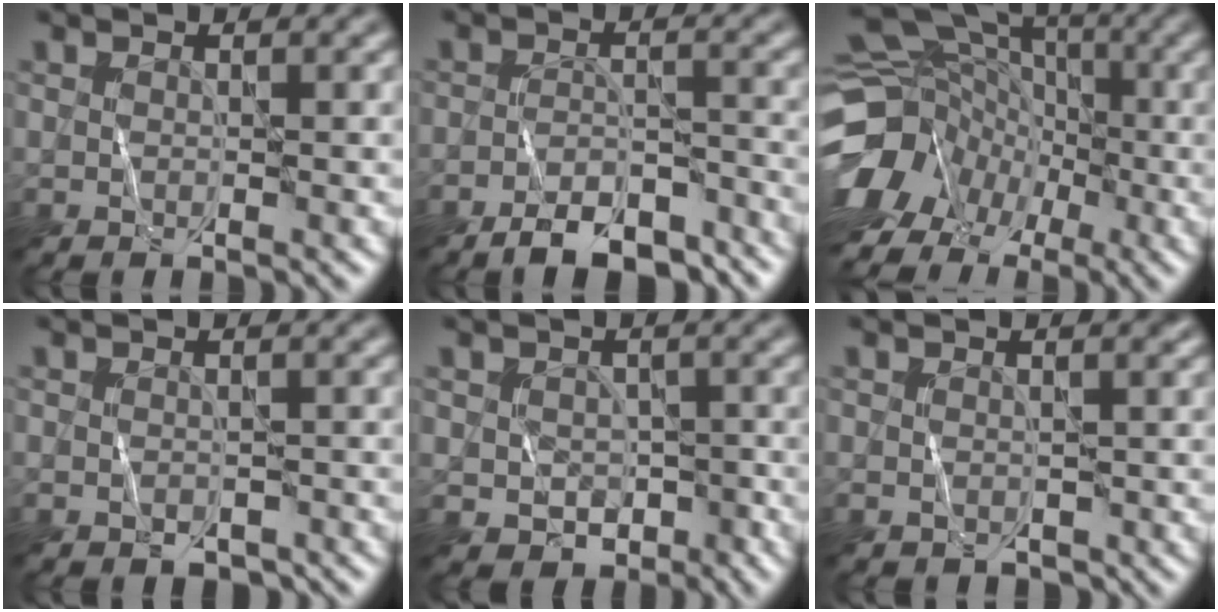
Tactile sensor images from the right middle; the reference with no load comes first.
{"total": 6.6, "force": [-5.3, 2.2, 3.3], "torque": [-0.043, -0.005, -0.085]}
{"total": 13.9, "force": [-5.9, 11.3, 5.6], "torque": [-0.132, -0.020, -0.106]}
{"total": 1.5, "force": [-1.0, 0.8, 0.7], "torque": [-0.009, -0.008, -0.011]}
{"total": 3.4, "force": [-1.3, 2.8, 1.5], "torque": [-0.018, -0.003, -0.017]}
{"total": 1.3, "force": [-0.6, 0.9, 0.6], "torque": [-0.003, -0.008, -0.004]}